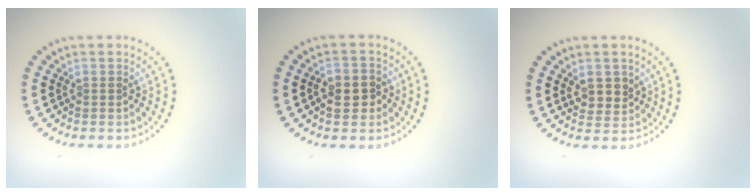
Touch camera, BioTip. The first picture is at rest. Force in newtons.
{"total": 2.8, "press": 2.8, "slide": 0.6}
{"total": 2.3, "press": 2.2, "slide": 0.8}